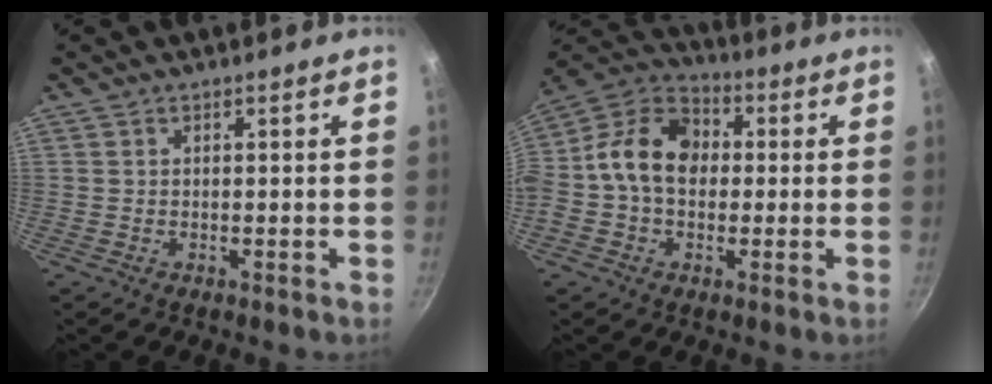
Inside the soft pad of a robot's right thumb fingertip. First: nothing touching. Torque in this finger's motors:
{"motor_torque": [2.47, 2.54, 1.29, -1.13, 0.66]}